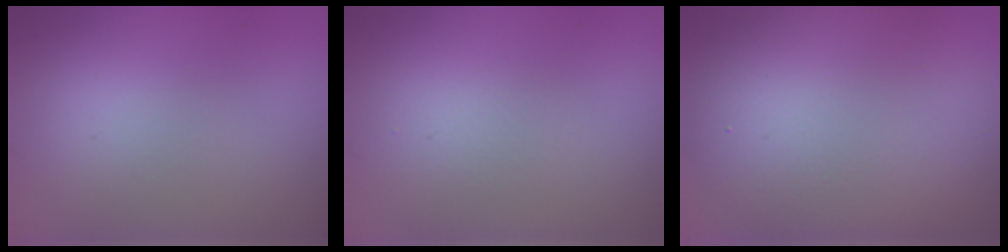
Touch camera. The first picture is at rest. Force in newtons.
{"total": 0.7, "press": 0.7, "slide": 0.0}
{"total": 12.0, "press": 12.0, "slide": 0.5}